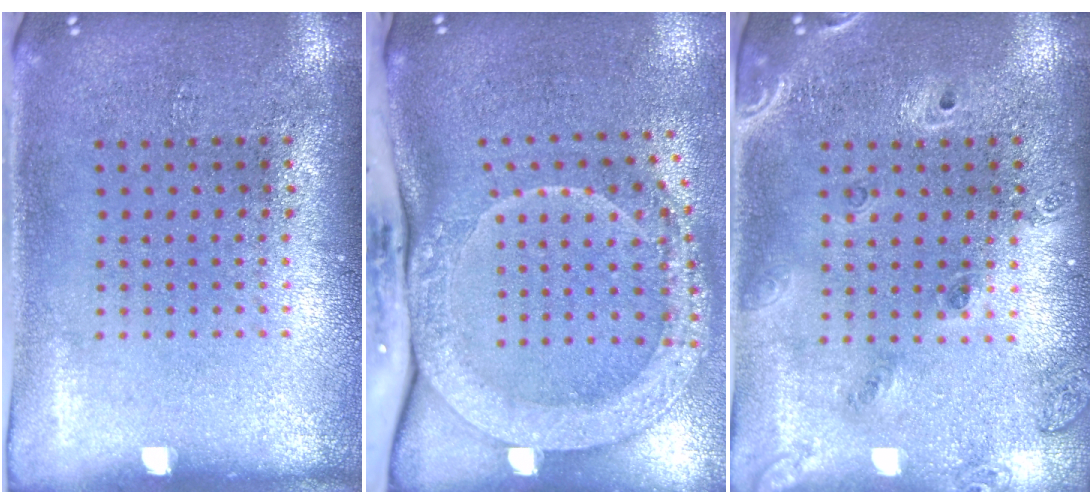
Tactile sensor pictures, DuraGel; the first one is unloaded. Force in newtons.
{"total": 2.7, "press": 2.3, "slide": 1.5}
{"total": 1.6, "press": 1.4, "slide": 0.9}